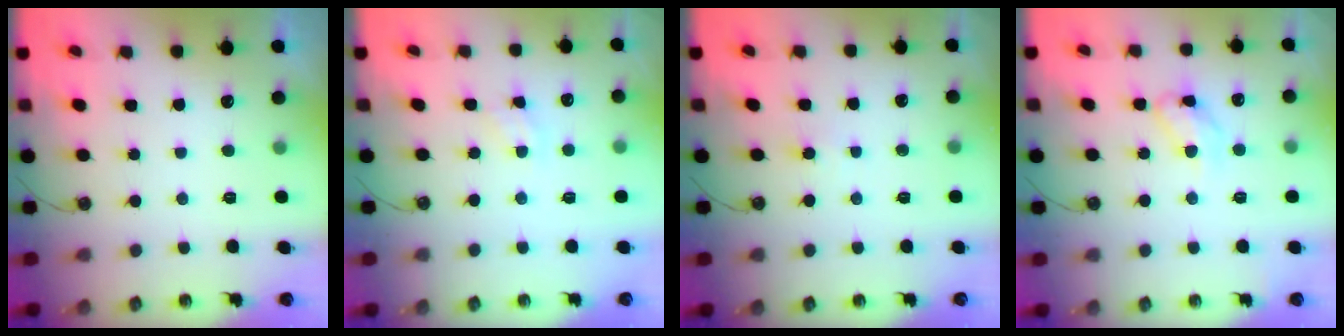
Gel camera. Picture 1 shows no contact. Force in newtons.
{"total": 3.1, "press": 3.1, "slide": 0.5}
{"total": 2.7, "press": 2.7, "slide": 0.5}
{"total": 11.6, "press": 11.5, "slide": 1.0}